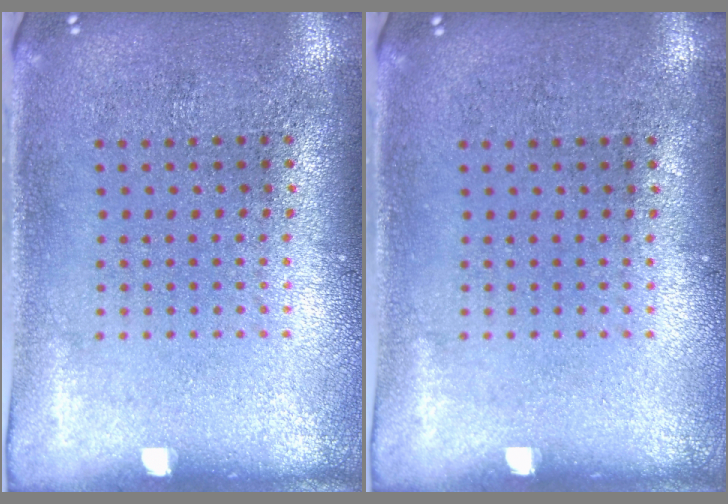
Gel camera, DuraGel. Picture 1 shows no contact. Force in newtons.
{"total": 0.0}